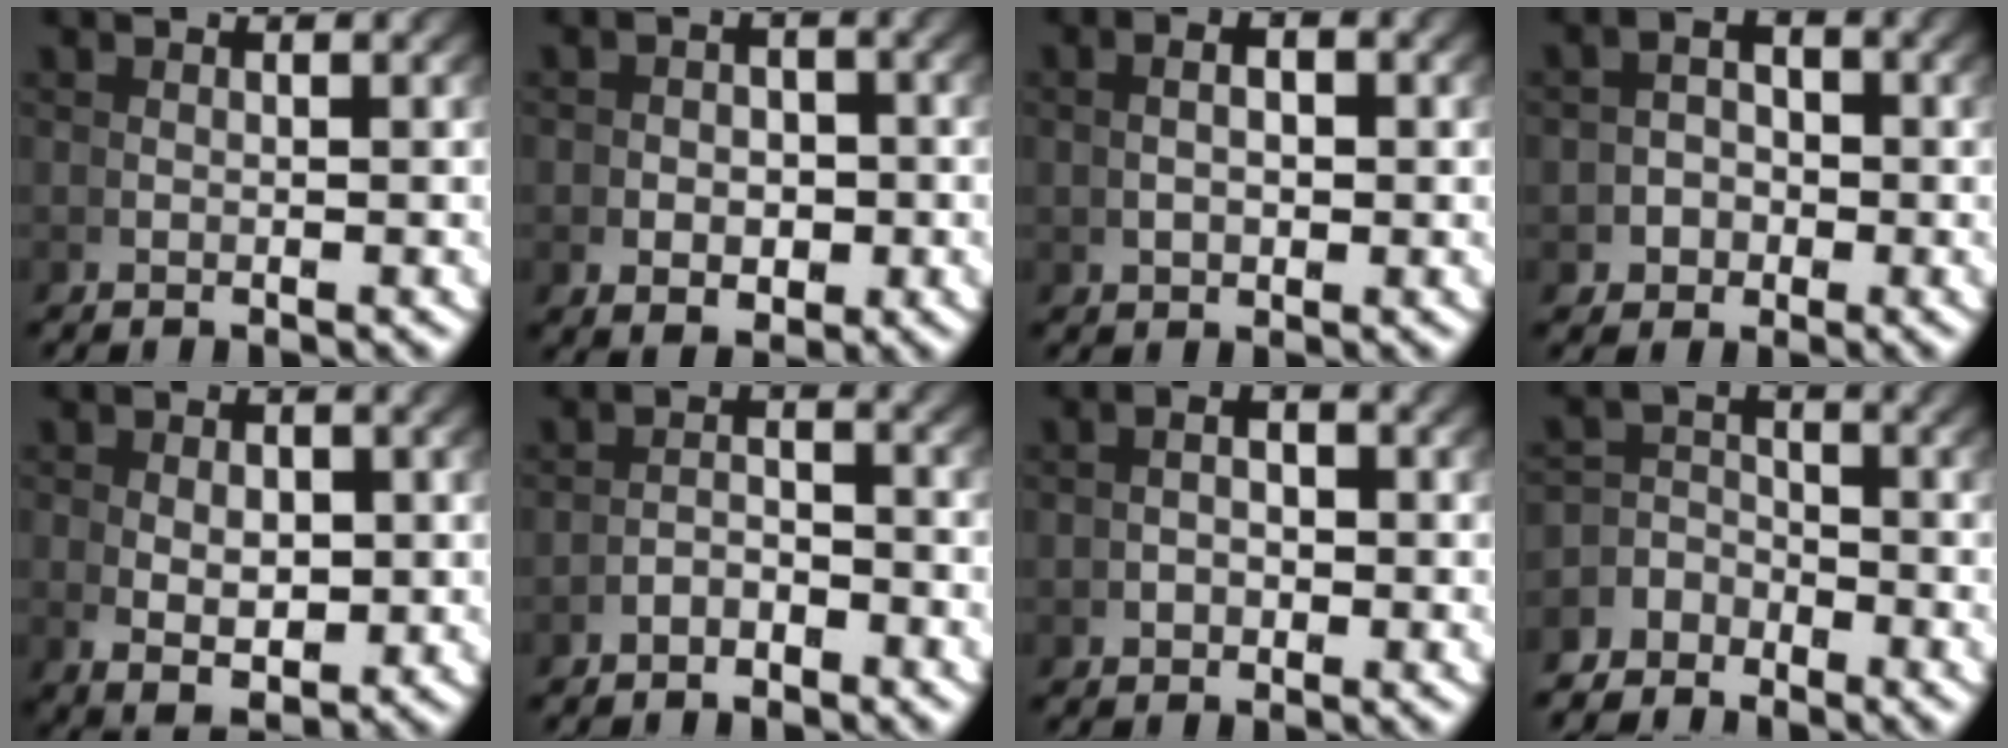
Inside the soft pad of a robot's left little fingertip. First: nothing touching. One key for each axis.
{"total": 2.7, "fx": -0.9, "fy": 1.8, "fz": 1.8, "tx": -0.007, "ty": -0.006, "tz": -0.013}
{"total": 2.1, "fx": 0.5, "fy": 0.9, "fz": 1.9, "tx": -0.019, "ty": 0.006, "tz": 0.010}
{"total": 3.3, "fx": -1.1, "fy": 2.8, "fz": 1.4, "tx": -0.017, "ty": -0.011, "tz": -0.020}
{"total": 4.8, "fx": -1.0, "fy": 2.7, "fz": 3.8, "tx": -0.068, "ty": -0.030, "tz": 0.004}
{"total": 2.0, "fx": -1.9, "fy": 0.4, "fz": 0.6, "tx": 0.006, "ty": 0.000, "tz": -0.036}
{"total": 1.5, "fx": -0.2, "fy": 0.9, "fz": 1.2, "tx": -0.011, "ty": 0.001, "tz": -0.006}
{"total": 3.3, "fx": -2.0, "fy": 2.4, "fz": 0.9, "tx": -0.006, "ty": -0.008, "tz": -0.037}